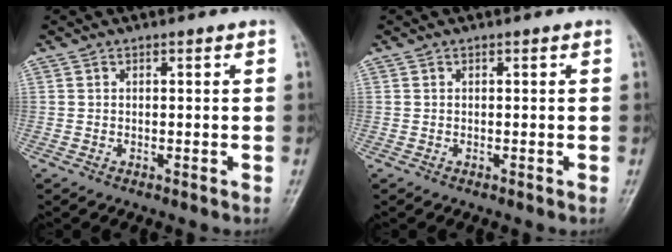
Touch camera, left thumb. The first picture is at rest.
{"total": 0.0}